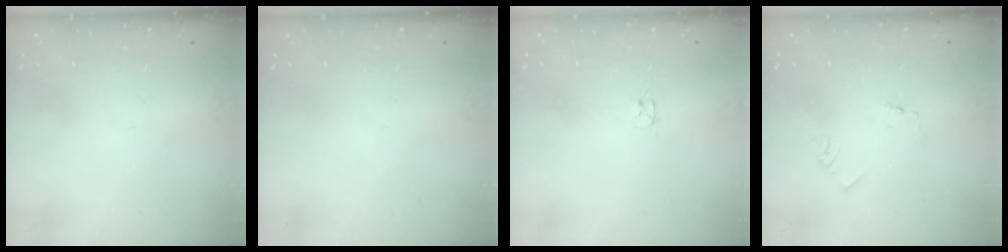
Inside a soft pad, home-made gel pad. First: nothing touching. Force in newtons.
{"total": 0.0}
{"total": 2.4, "press": 2.3, "slide": 0.4}
{"total": 1.3, "press": 1.2, "slide": 0.1}